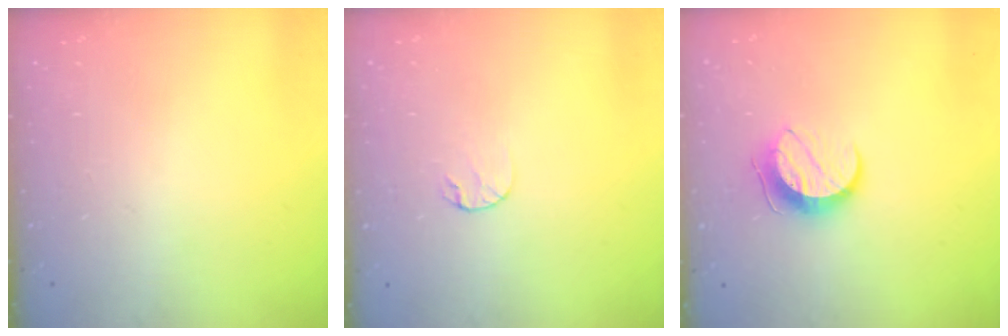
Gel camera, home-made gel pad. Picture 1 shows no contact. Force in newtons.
{"total": 5.2, "press": 5.1, "slide": 0.5}
{"total": 10.3, "press": 10.2, "slide": 0.5}